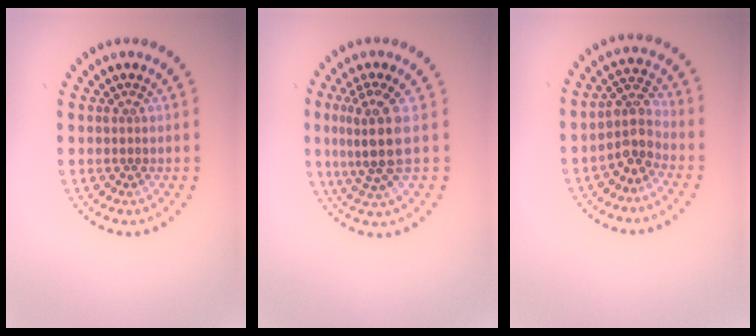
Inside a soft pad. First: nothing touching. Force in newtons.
{"total": 4.1, "press": 3.2, "slide": 2.5}
{"total": 3.2, "press": 2.5, "slide": 2.1}